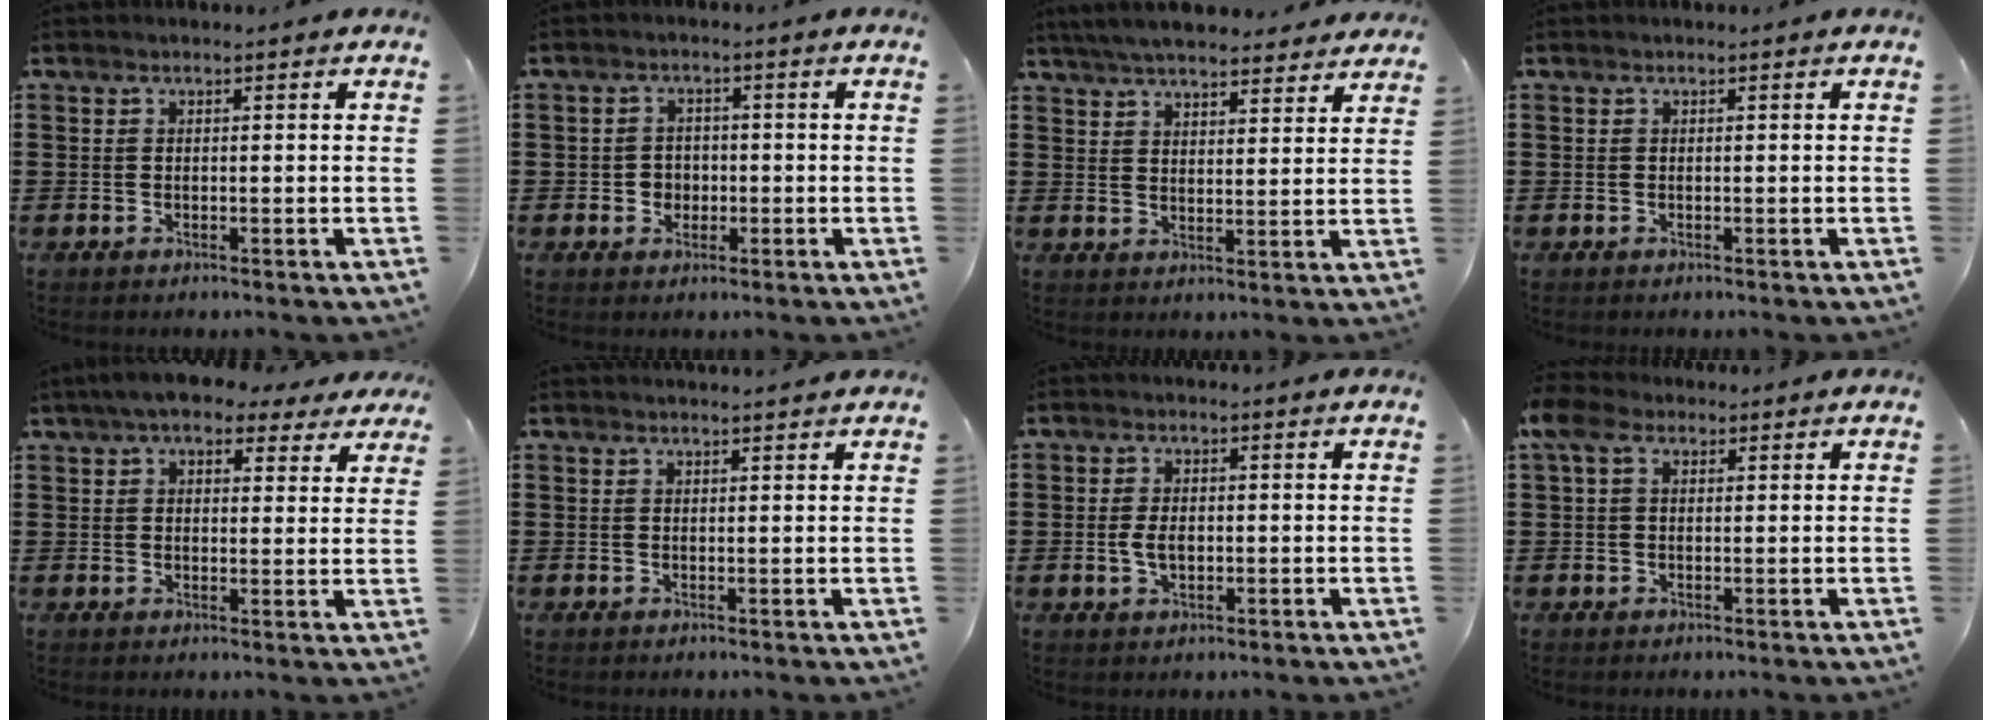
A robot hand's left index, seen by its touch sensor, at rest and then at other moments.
{"total": 2.6, "force": [-0.6, 2.4, 0.9], "torque": [-0.025, 0.004, -0.015]}
{"total": 5.7, "force": [5.4, 0.6, 1.7], "torque": [-0.050, -0.016, 0.100]}
{"total": 0.0}
{"total": 6.2, "force": [4.9, 2.1, 3.1], "torque": [-0.070, 0.001, 0.089]}
{"total": 1.1, "force": [1.0, -0.1, 0.3], "torque": [-0.006, -0.002, 0.020]}
{"total": 3.5, "force": [-0.3, 2.0, 2.9], "torque": [-0.062, 0.003, -0.008]}
{"total": 4.5, "force": [1.6, 2.9, 3.1], "torque": [-0.084, 0.009, 0.023]}